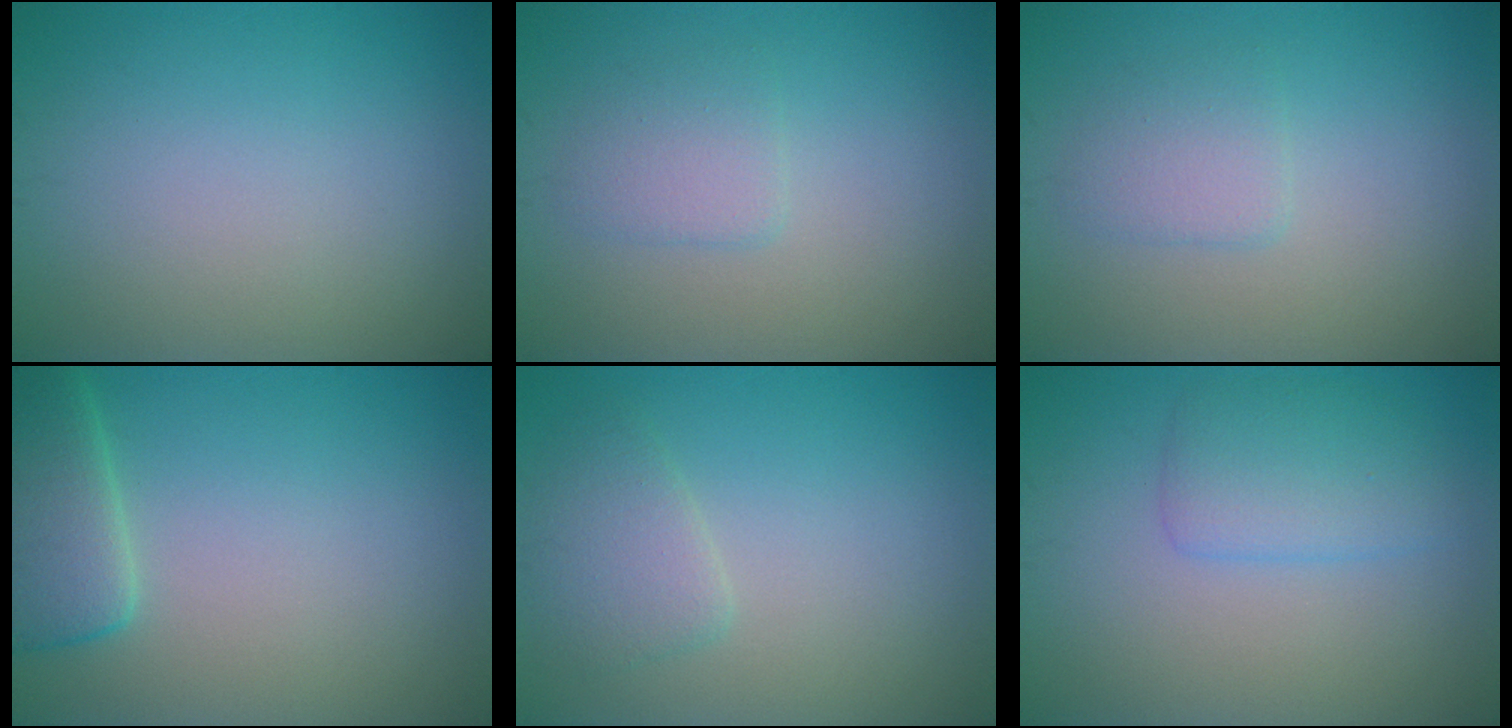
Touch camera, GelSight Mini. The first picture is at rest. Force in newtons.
{"total": 2.0, "press": 2.0, "slide": 0.2}
{"total": 2.0, "press": 2.0, "slide": 0.2}
{"total": 4.8, "press": 4.8, "slide": 0.5}
{"total": 2.5, "press": 2.5, "slide": 0.2}
{"total": 3.0, "press": 3.0, "slide": 0.2}